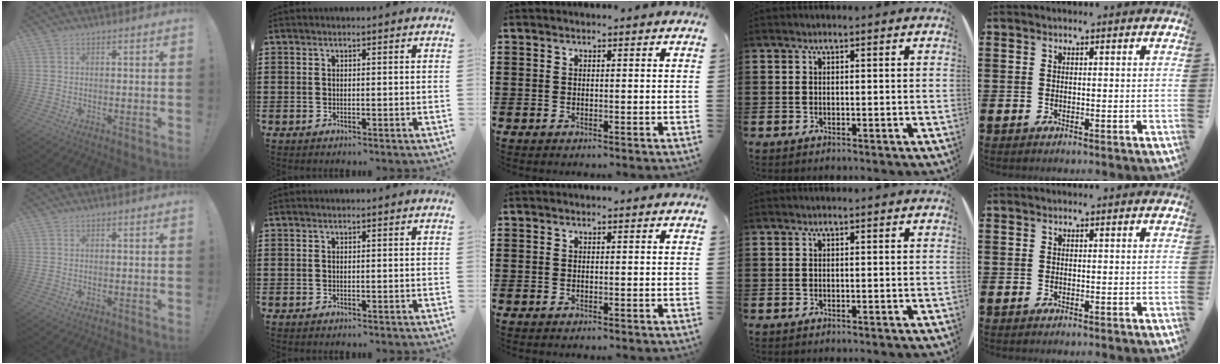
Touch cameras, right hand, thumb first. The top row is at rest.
{}